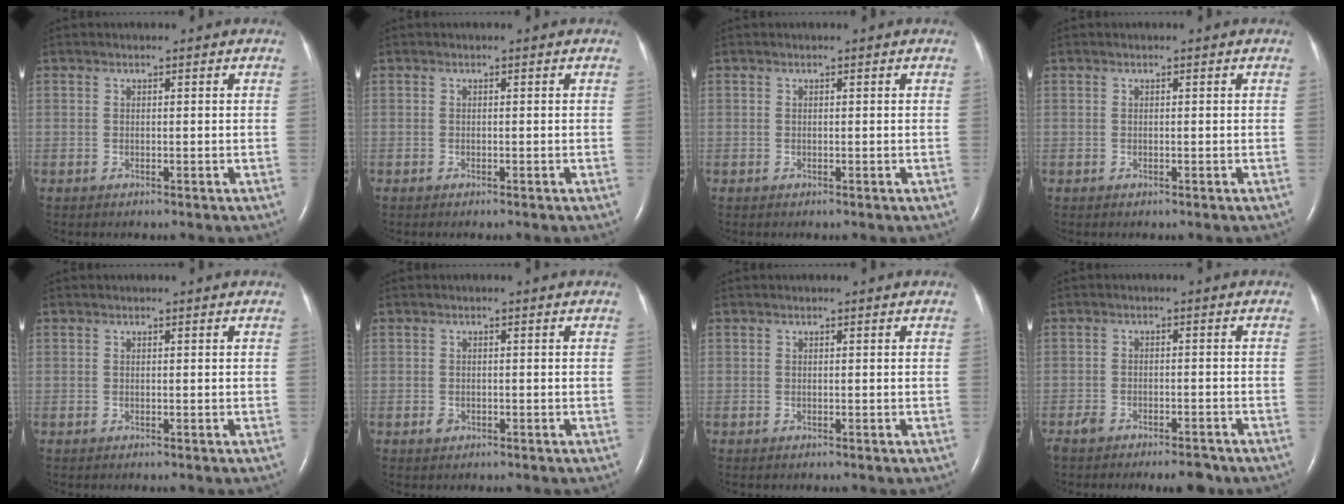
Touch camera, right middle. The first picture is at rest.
{"total": 0.0}
{"total": 0.0}
{"total": 0.0}
{"total": 0.0}
{"total": 1.0, "force": [-0.5, 0.7, 0.5], "torque": [-0.010, 0.001, -0.004]}
{"total": 0.0}
{"total": 5.5, "force": [-4.5, 1.6, 2.8], "torque": [-0.044, -0.002, -0.070]}